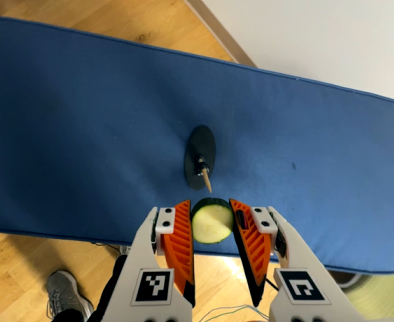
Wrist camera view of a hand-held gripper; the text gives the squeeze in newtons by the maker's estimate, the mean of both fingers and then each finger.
{"total": 7.8, "left": 7.8, "right": 7.9}